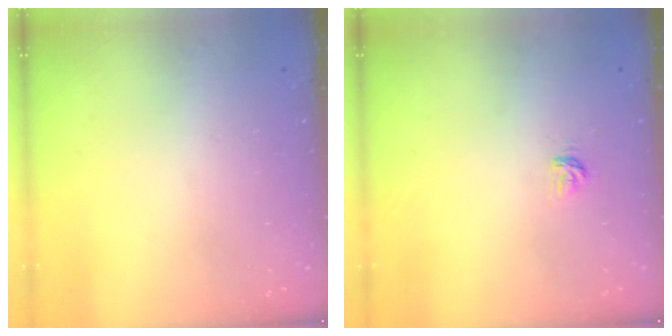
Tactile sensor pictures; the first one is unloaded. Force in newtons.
{"total": 3.1, "press": 3.1, "slide": 0.2}